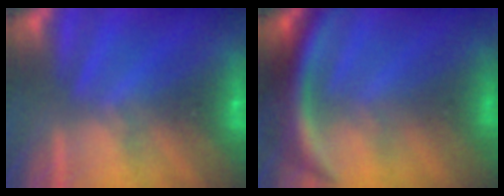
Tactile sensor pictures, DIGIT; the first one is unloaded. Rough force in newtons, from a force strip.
{"total": 11.6}